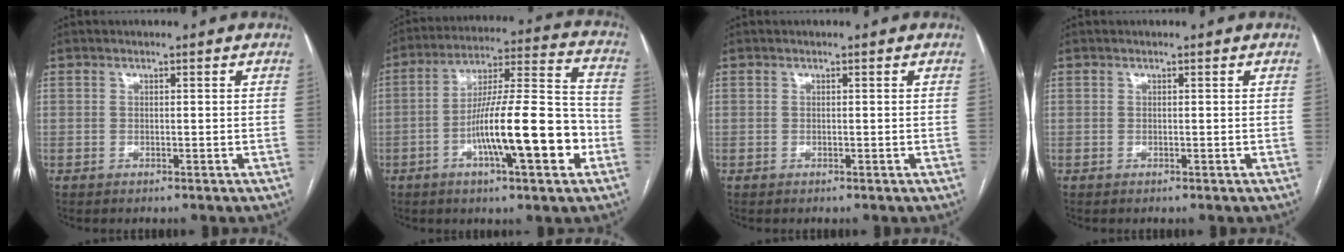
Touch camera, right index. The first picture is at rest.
{"total": 16.7, "force": [-5.4, 2.2, 15.6], "torque": [-0.260, 0.011, -0.084]}
{"total": 0.0}
{"total": 0.0}